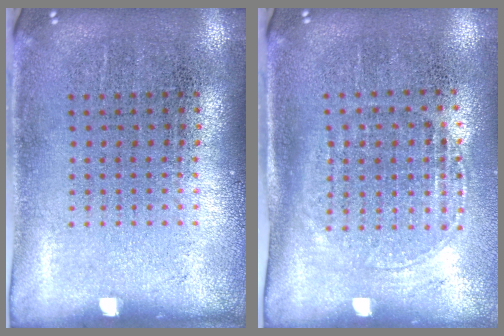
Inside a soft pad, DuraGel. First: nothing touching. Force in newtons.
{"total": 1.4, "press": 1.2, "slide": 0.8}